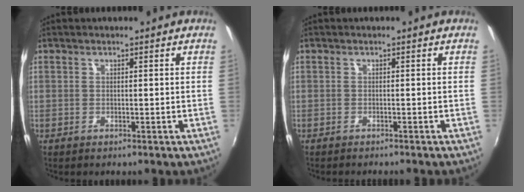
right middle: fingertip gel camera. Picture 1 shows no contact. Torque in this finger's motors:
{"motor_torque": [0.04, -0.15, 0.01, 0.01]}